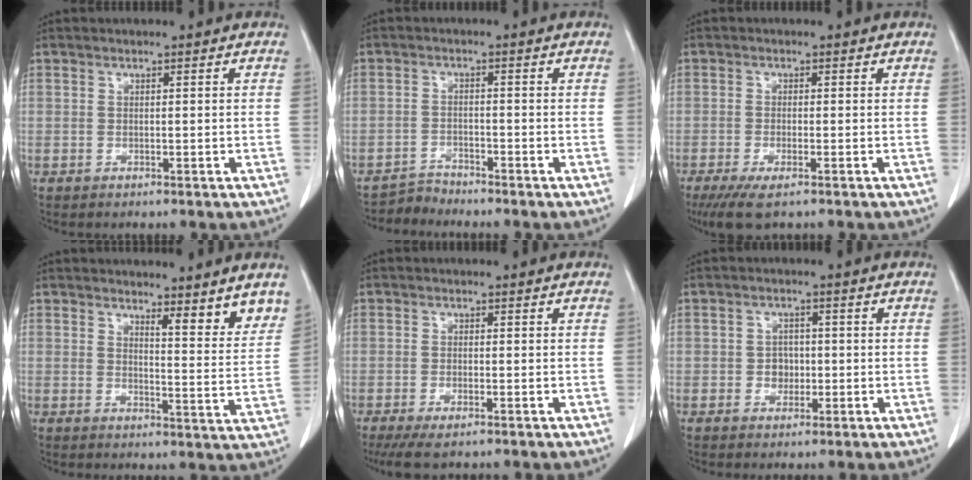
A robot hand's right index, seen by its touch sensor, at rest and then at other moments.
{"total": 2.6, "force": [-2.4, -0.1, -0.9], "torque": [0.025, -0.013, -0.045]}
{"total": 4.9, "force": [-3.2, 0.9, 3.7], "torque": [-0.068, -0.013, -0.054]}
{"total": 6.5, "force": [5.6, 0.8, 3.4], "torque": [-0.035, -0.026, 0.063]}
{"total": 4.4, "force": [-3.0, 0.9, 3.2], "torque": [-0.055, -0.012, -0.049]}
{"total": 2.6, "force": [-0.5, 2.3, 1.1], "torque": [-0.009, 0.007, -0.005]}